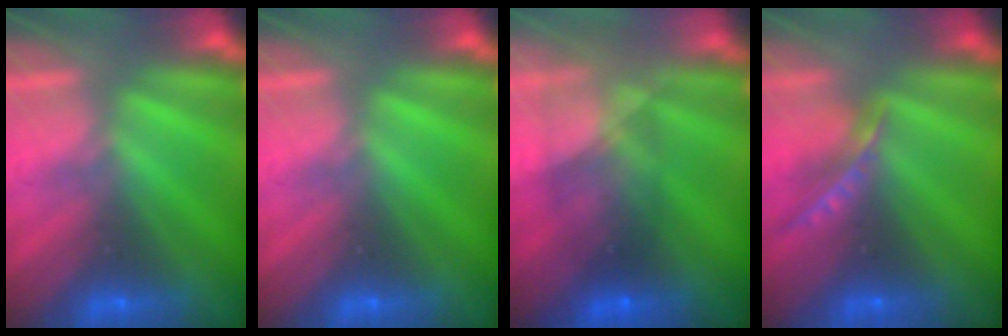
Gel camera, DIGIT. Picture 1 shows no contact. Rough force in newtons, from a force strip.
{"total": 0.0}
{"total": 6.9}
{"total": 3.8}